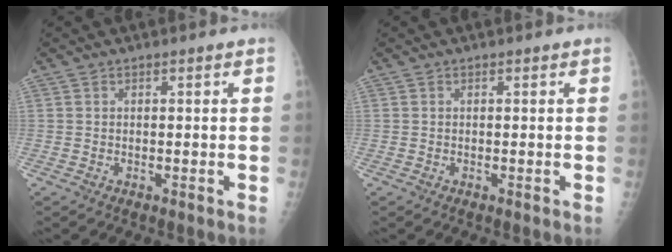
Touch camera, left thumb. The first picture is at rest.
{"total": 0.0}